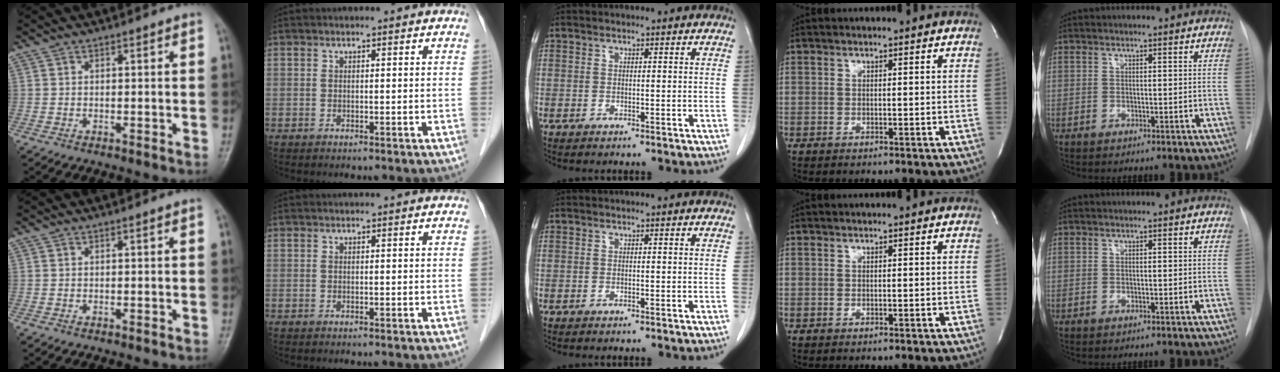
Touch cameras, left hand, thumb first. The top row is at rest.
{}